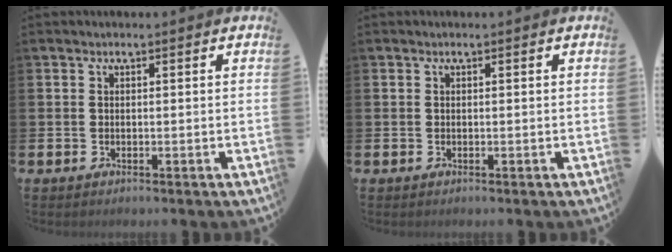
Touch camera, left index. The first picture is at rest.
{"total": 0.0}